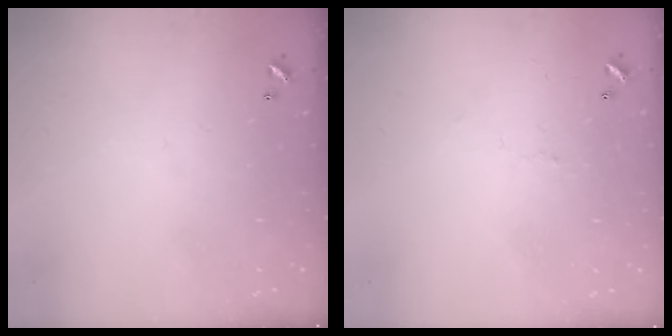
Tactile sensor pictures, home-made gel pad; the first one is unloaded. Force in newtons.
{"total": 1.6, "press": 1.5, "slide": 0.5}